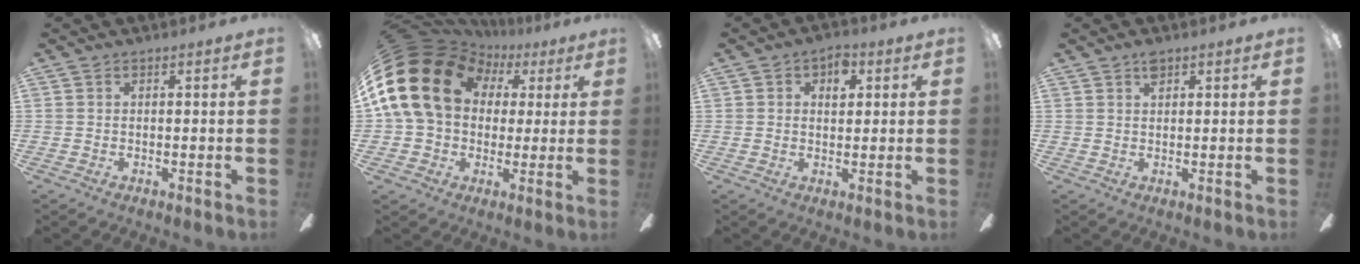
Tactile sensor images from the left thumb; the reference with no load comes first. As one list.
[{"total": 22.4, "force": [5.1, 17.6, 13.0], "torque": [-0.267, -0.006, 0.095]}, {"total": 5.1, "force": [2.0, 3.4, 3.2], "torque": [-0.027, -0.003, 0.027]}, {"total": 2.3, "force": [1.4, 1.2, 1.4], "torque": [-0.022, -0.002, 0.024]}]